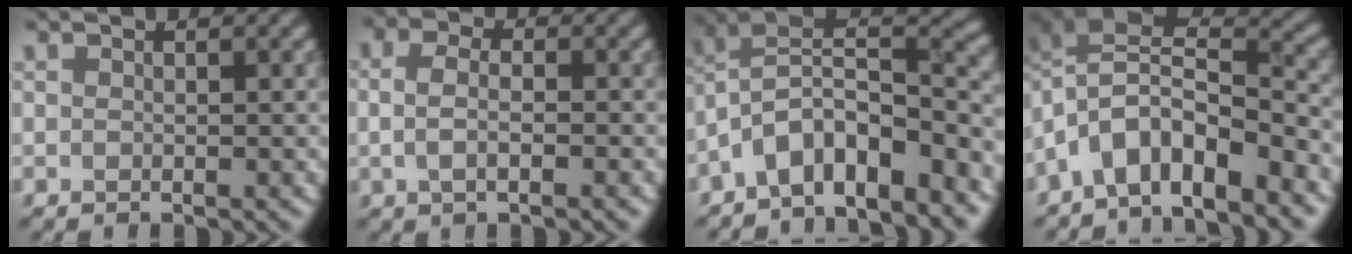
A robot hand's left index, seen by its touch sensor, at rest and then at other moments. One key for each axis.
{"total": 3.0, "fx": -0.2, "fy": 1.5, "fz": 2.6, "tx": -0.043, "ty": 0.002, "tz": -0.015}
{"total": 9.7, "fx": -5.4, "fy": 4.1, "fz": 6.9, "tx": -0.103, "ty": 0.014, "tz": -0.104}
{"total": 8.5, "fx": -4.7, "fy": 3.9, "fz": 6.0, "tx": -0.097, "ty": 0.014, "tz": -0.088}